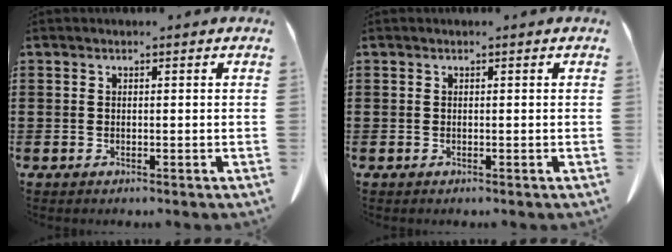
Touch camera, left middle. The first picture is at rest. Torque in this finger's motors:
{"motor_torque": [0.00, 0.01, -0.01, 0.01]}